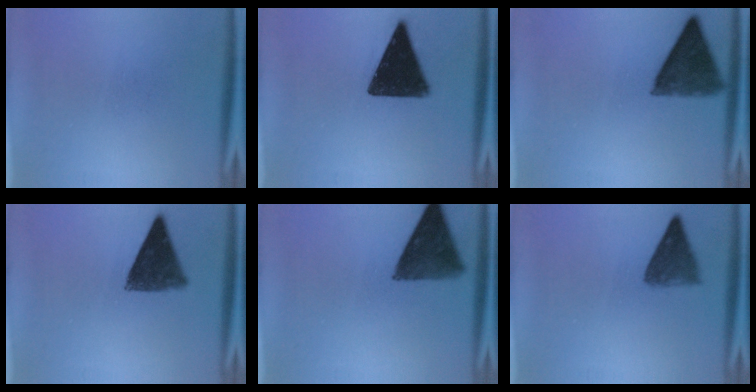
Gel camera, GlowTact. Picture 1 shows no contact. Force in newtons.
{"total": 15.9}
{"total": 10.3}
{"total": 10.0}
{"total": 10.5}
{"total": 5.4}